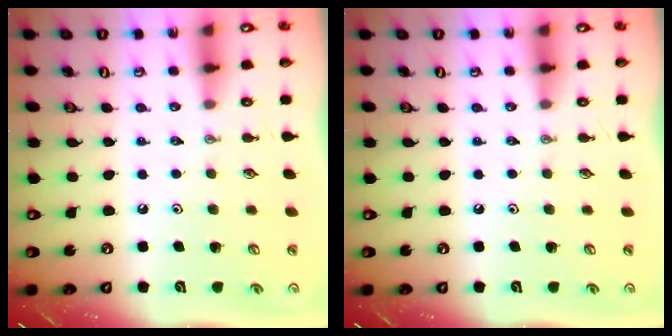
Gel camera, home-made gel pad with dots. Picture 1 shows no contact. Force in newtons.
{"total": 0.0}